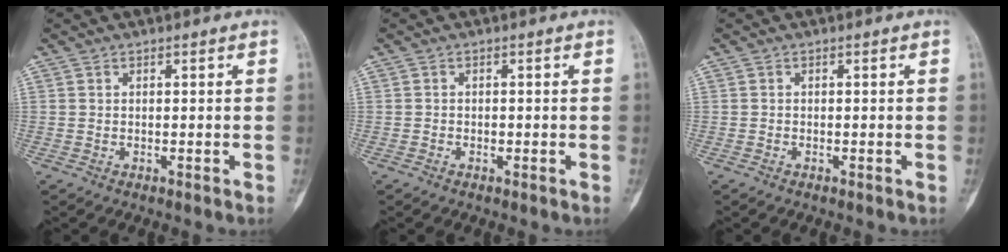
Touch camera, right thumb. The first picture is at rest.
{"total": 0.6, "force": [-0.2, 0.5, 0.3], "torque": [-0.001, 0.002, -0.005]}
{"total": 0.0}